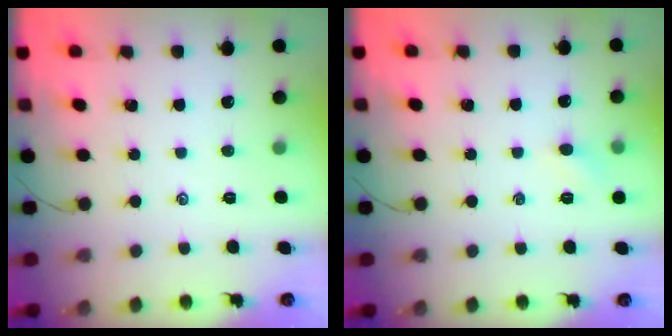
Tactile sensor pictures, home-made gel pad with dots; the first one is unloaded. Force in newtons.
{"total": 3.5, "press": 3.4, "slide": 0.8}